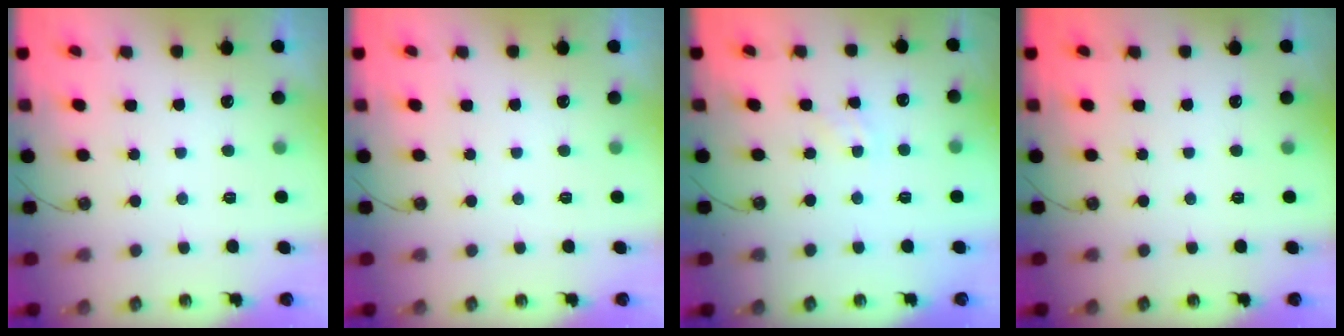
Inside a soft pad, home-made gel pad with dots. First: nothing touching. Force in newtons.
{"total": 0.0}
{"total": 1.0, "press": 1.0, "slide": 0.2}
{"total": 1.2, "press": 1.1, "slide": 0.3}